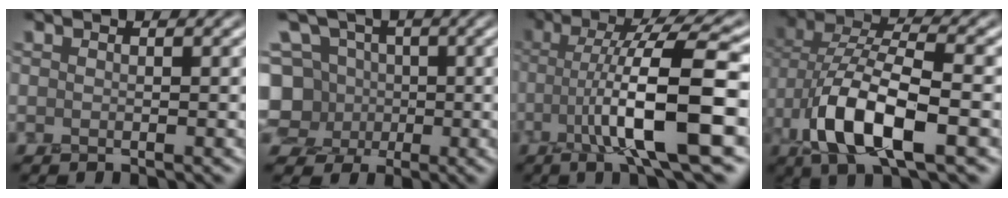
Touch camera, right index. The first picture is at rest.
{"total": 5.5, "force": [0.2, 5.2, 1.9], "torque": [-0.028, 0.026, -0.019]}
{"total": 9.5, "force": [-2.2, 1.8, 9.1], "torque": [-0.144, 0.016, -0.040]}
{"total": 8.9, "force": [-2.2, 4.0, 7.6], "torque": [-0.154, 0.010, -0.043]}